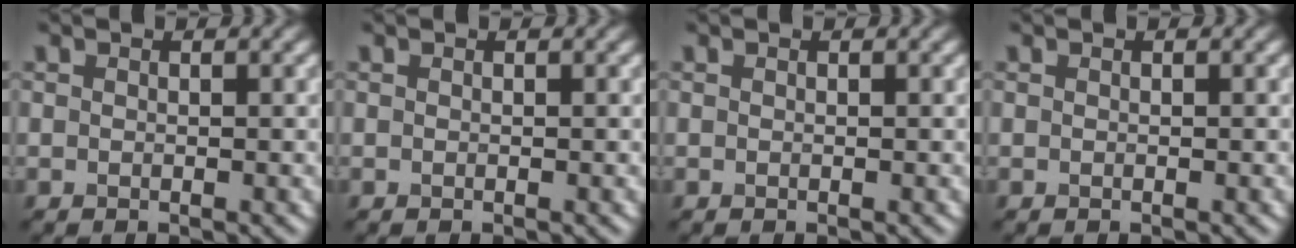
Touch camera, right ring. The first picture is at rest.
{"total": 0.0}
{"total": 0.0}
{"total": 0.0}